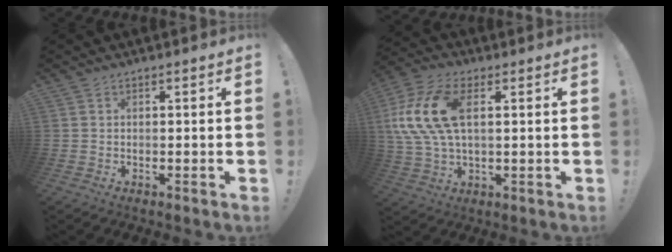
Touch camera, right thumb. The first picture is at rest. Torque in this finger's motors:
{"motor_torque": [0.02, 1.03, 1.91, 0.02, 0.56]}